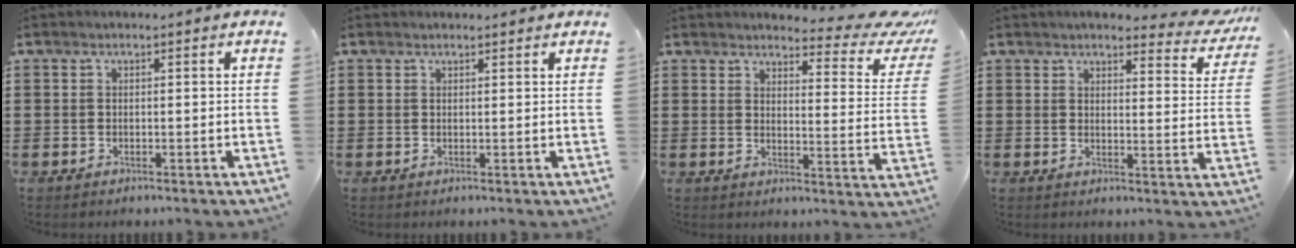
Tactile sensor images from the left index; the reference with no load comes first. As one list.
[{"total": 0.6, "force": [0.6, 0.0, 0.2], "torque": [-0.004, 0.000, 0.013]}, {"total": 5.8, "force": [4.8, 1.2, 3.2], "torque": [-0.050, -0.037, 0.074]}, {"total": 4.2, "force": [3.9, 0.4, 1.7], "torque": [-0.033, -0.025, 0.064]}]